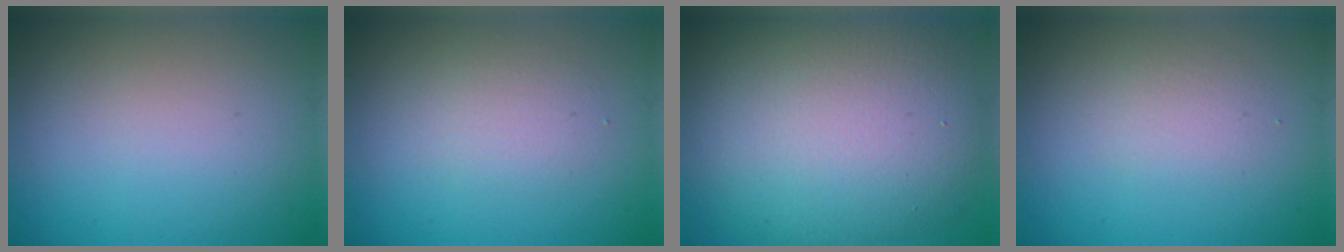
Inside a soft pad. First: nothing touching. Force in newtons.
{"total": 2.0, "press": 2.0, "slide": 0.2}
{"total": 12.5, "press": 12.4, "slide": 1.2}
{"total": 1.6, "press": 1.6, "slide": 0.1}